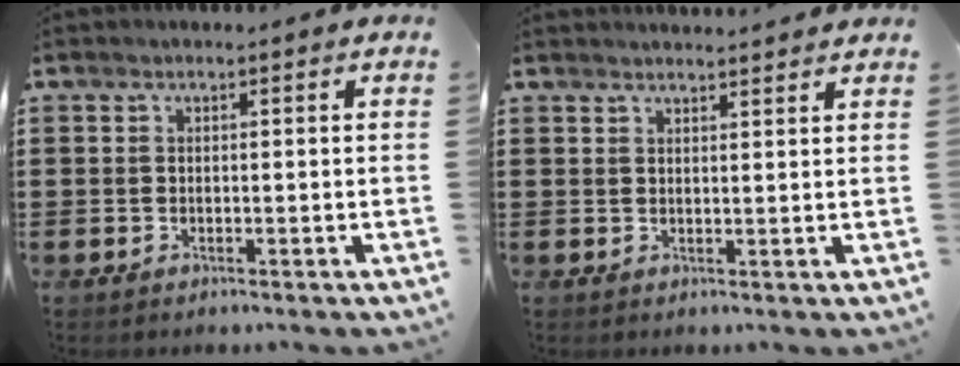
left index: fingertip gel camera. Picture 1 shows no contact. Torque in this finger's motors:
{"motor_torque": [0.00, 0.00, 0.11, 0.04]}